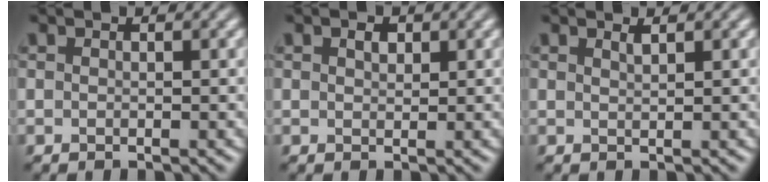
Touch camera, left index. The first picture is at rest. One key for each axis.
{"total": 1.1, "fx": 0.6, "fy": 0.7, "fz": 0.7, "tx": -0.012, "ty": 0.000, "tz": 0.010}
{"total": 0.8, "fx": 0.7, "fy": 0.2, "fz": 0.4, "tx": -0.003, "ty": 0.000, "tz": 0.012}